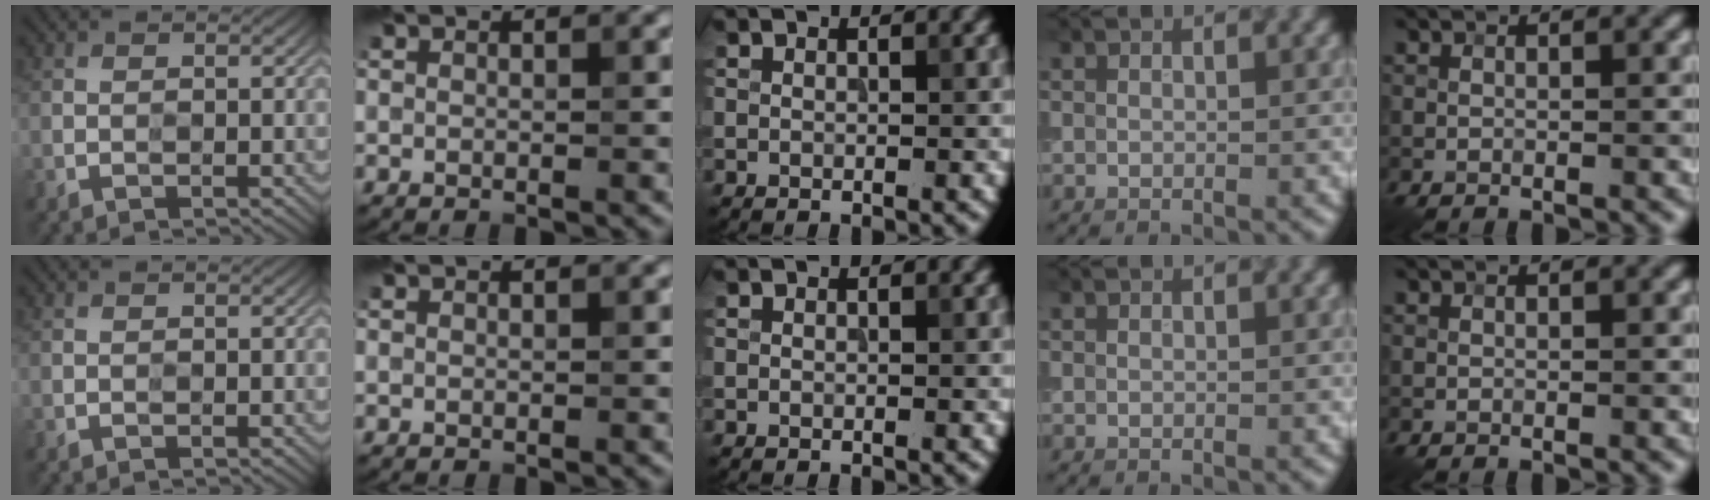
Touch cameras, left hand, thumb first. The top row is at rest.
{}